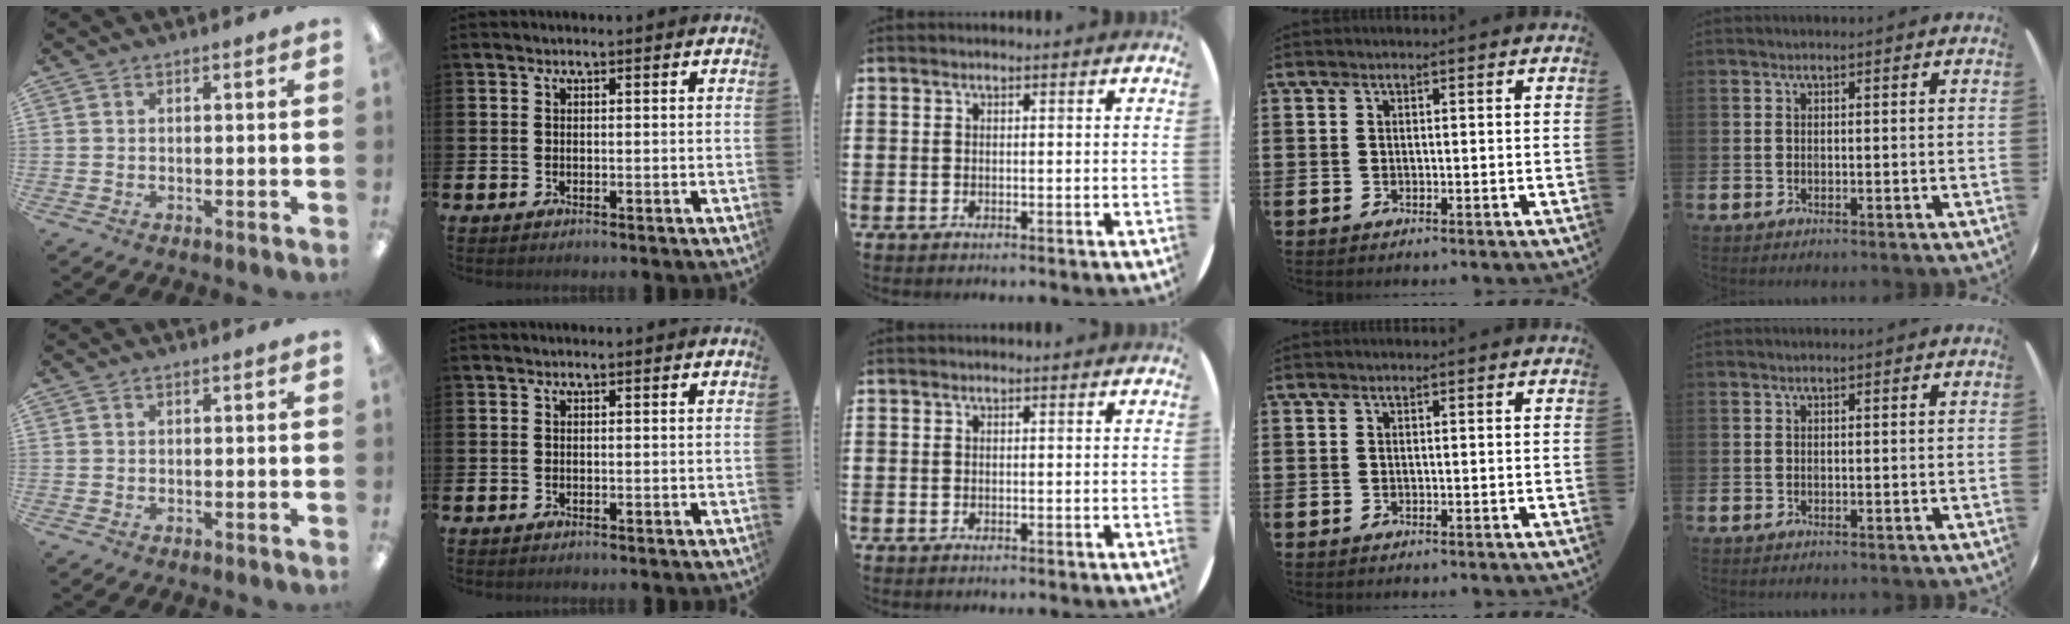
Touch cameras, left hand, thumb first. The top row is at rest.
{}